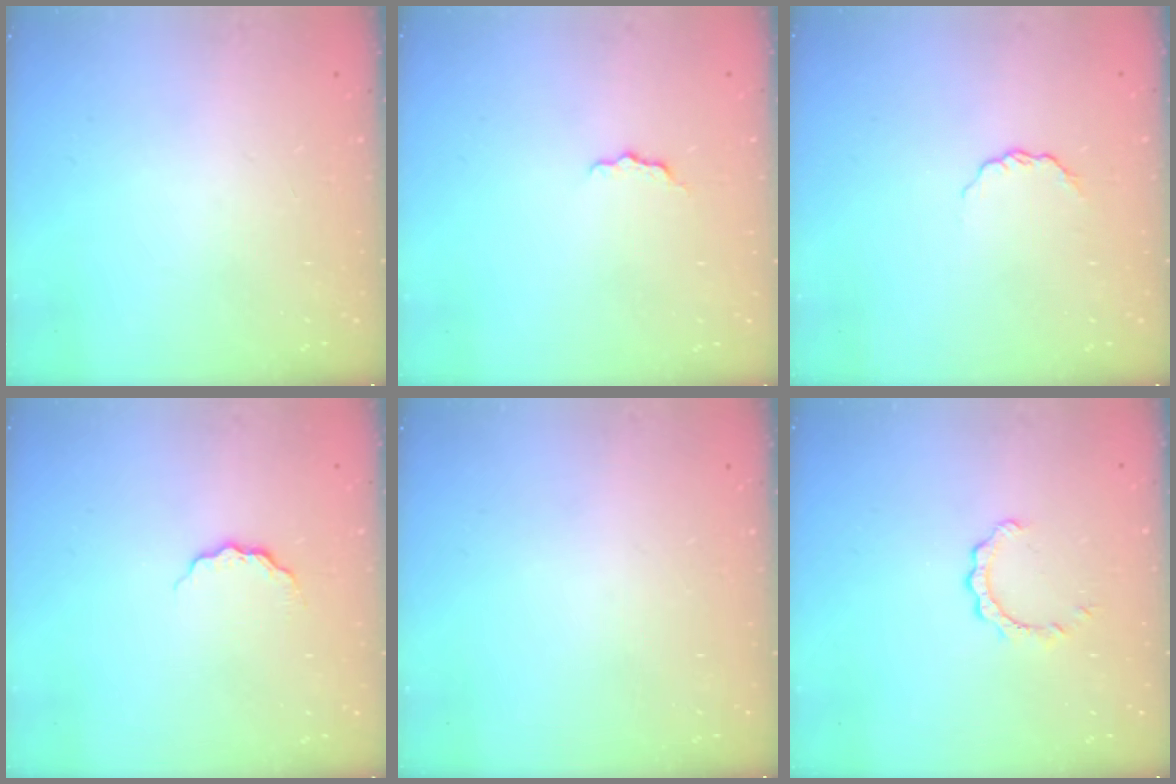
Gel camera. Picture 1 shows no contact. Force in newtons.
{"total": 3.1, "press": 3.1, "slide": 0.2}
{"total": 3.3, "press": 3.3, "slide": 0.3}
{"total": 4.8, "press": 4.7, "slide": 0.5}
{"total": 0.0}
{"total": 2.6, "press": 2.6, "slide": 0.2}